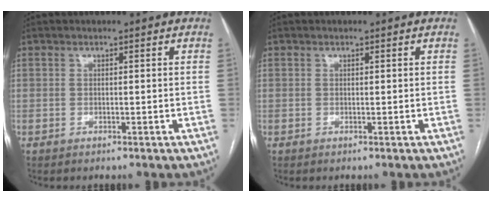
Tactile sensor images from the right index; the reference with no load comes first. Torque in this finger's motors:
{"motor_torque": [0.02, 0.01, -0.02, 0.00]}